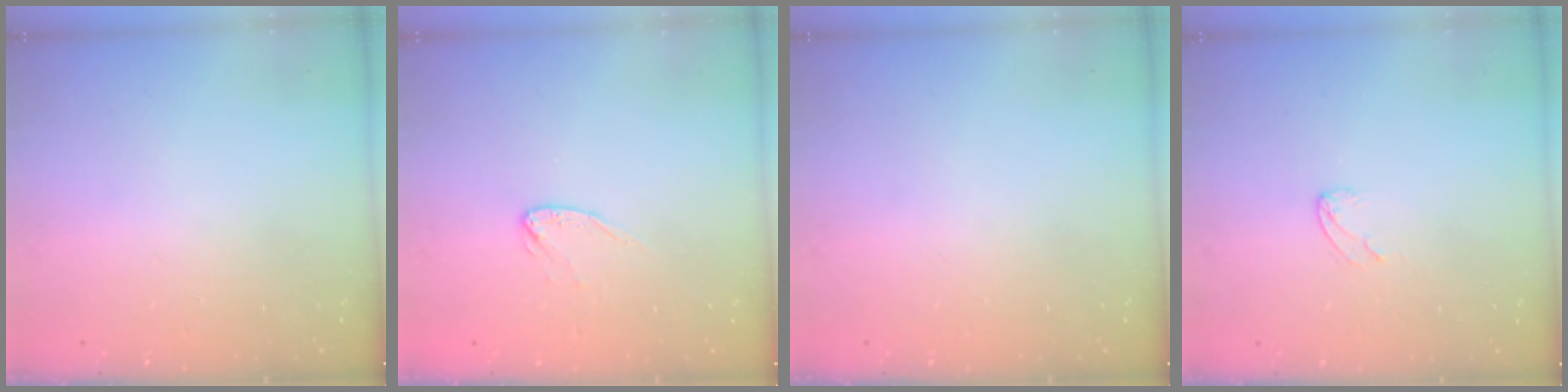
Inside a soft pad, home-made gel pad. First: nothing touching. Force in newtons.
{"total": 3.6, "press": 3.6, "slide": 0.4}
{"total": 0.0}
{"total": 3.8, "press": 3.8, "slide": 0.3}